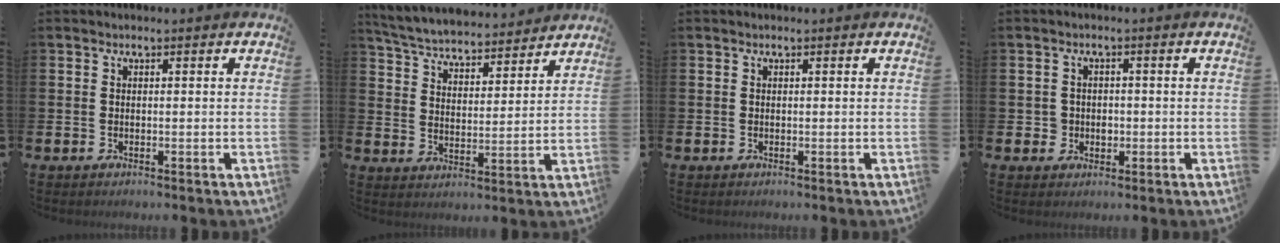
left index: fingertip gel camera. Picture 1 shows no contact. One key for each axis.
{"total": 5.2, "fx": 5.0, "fy": 0.9, "fz": 0.7, "tx": -0.042, "ty": -0.039, "tz": 0.086}
{"total": 0.0}
{"total": 2.2, "fx": -0.3, "fy": 2.1, "fz": 0.3, "tx": 0.000, "ty": 0.002, "tz": -0.014}